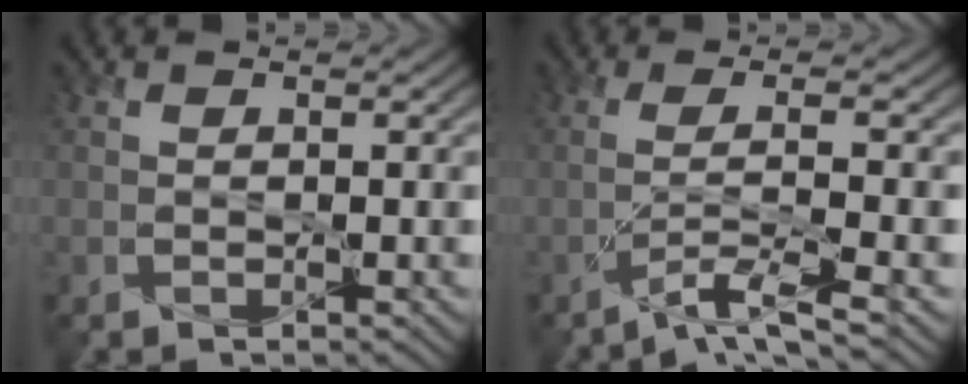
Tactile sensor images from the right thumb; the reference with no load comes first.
{"total": 5.1, "force": [-2.4, 0.3, 4.5], "torque": [-0.069, 0.009, -0.064]}